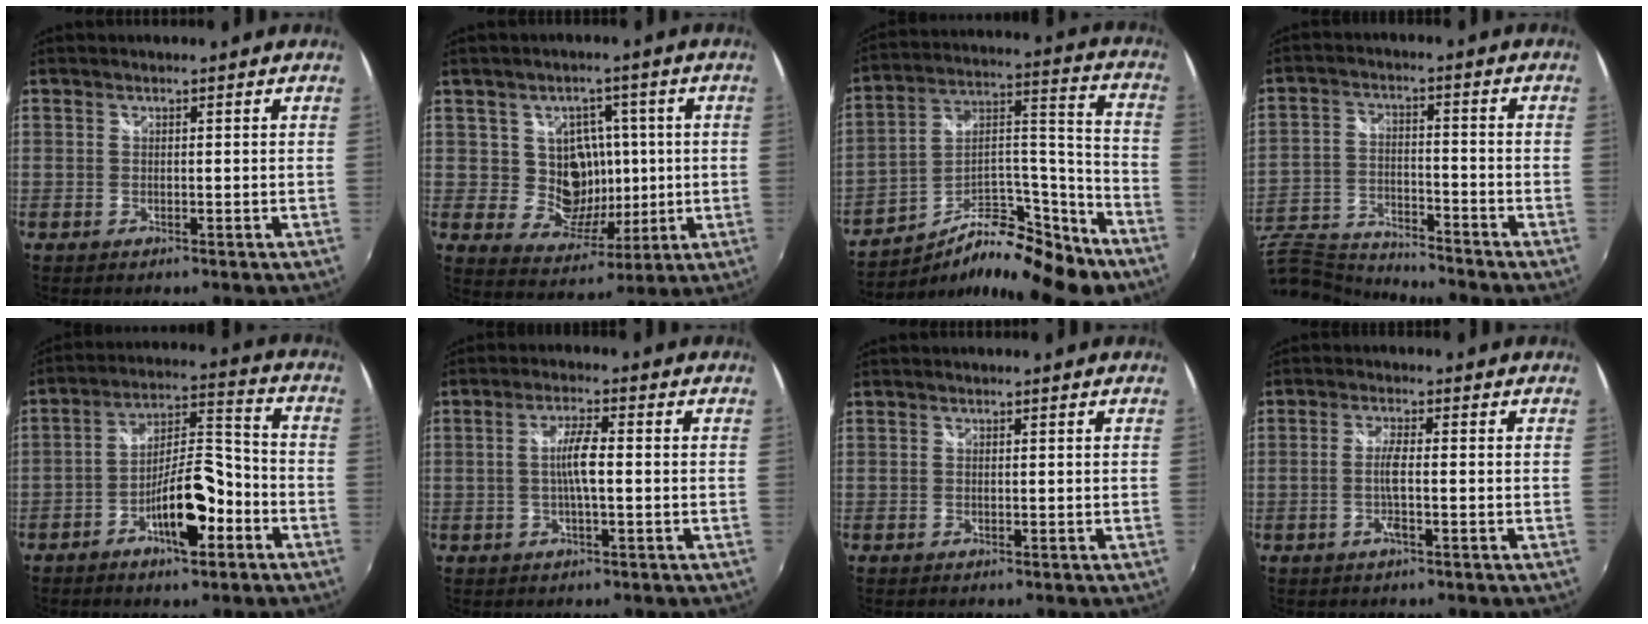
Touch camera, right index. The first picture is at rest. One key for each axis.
{"total": 9.0, "fx": 0.9, "fy": 8.4, "fz": 3.1, "tx": -0.060, "ty": 0.005, "tz": 0.027}
{"total": 22.4, "fx": -14.4, "fy": 8.6, "fz": 14.8, "tx": -0.245, "ty": 0.015, "tz": -0.223}
{"total": 15.0, "fx": -13.7, "fy": 3.7, "fz": 4.7, "tx": -0.126, "ty": -0.016, "tz": -0.249}
{"total": 12.0, "fx": -5.8, "fy": 4.1, "fz": 9.6, "tx": -0.169, "ty": 0.018, "tz": -0.089}
{"total": 4.9, "fx": -0.4, "fy": 0.6, "fz": 4.8, "tx": -0.089, "ty": 0.003, "tz": -0.005}
{"total": 0.0}
{"total": 3.4, "fx": -1.1, "fy": 0.0, "fz": 3.2, "tx": -0.062, "ty": -0.004, "tz": -0.021}